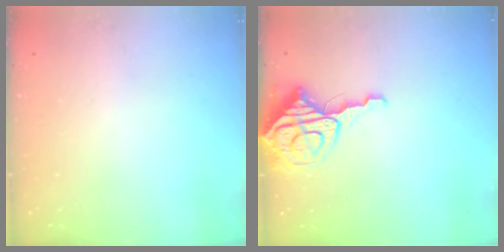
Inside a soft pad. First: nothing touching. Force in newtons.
{"total": 8.9, "press": 8.8, "slide": 0.9}